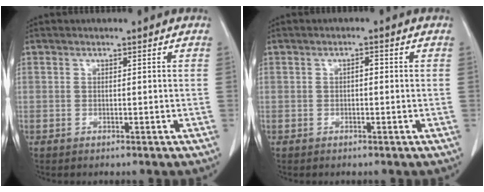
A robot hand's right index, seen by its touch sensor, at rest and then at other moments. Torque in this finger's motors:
{"motor_torque": [0.38, -0.13, 0.09, 0.03]}